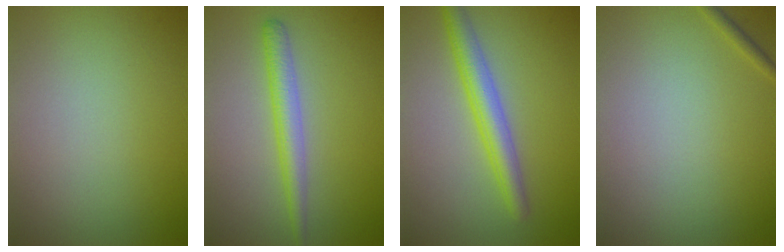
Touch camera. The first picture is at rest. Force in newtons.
{"total": 2.7, "press": 2.7, "slide": 0.1}
{"total": 3.7, "press": 3.7, "slide": 0.1}
{"total": 0.7, "press": 0.7, "slide": 0.0}